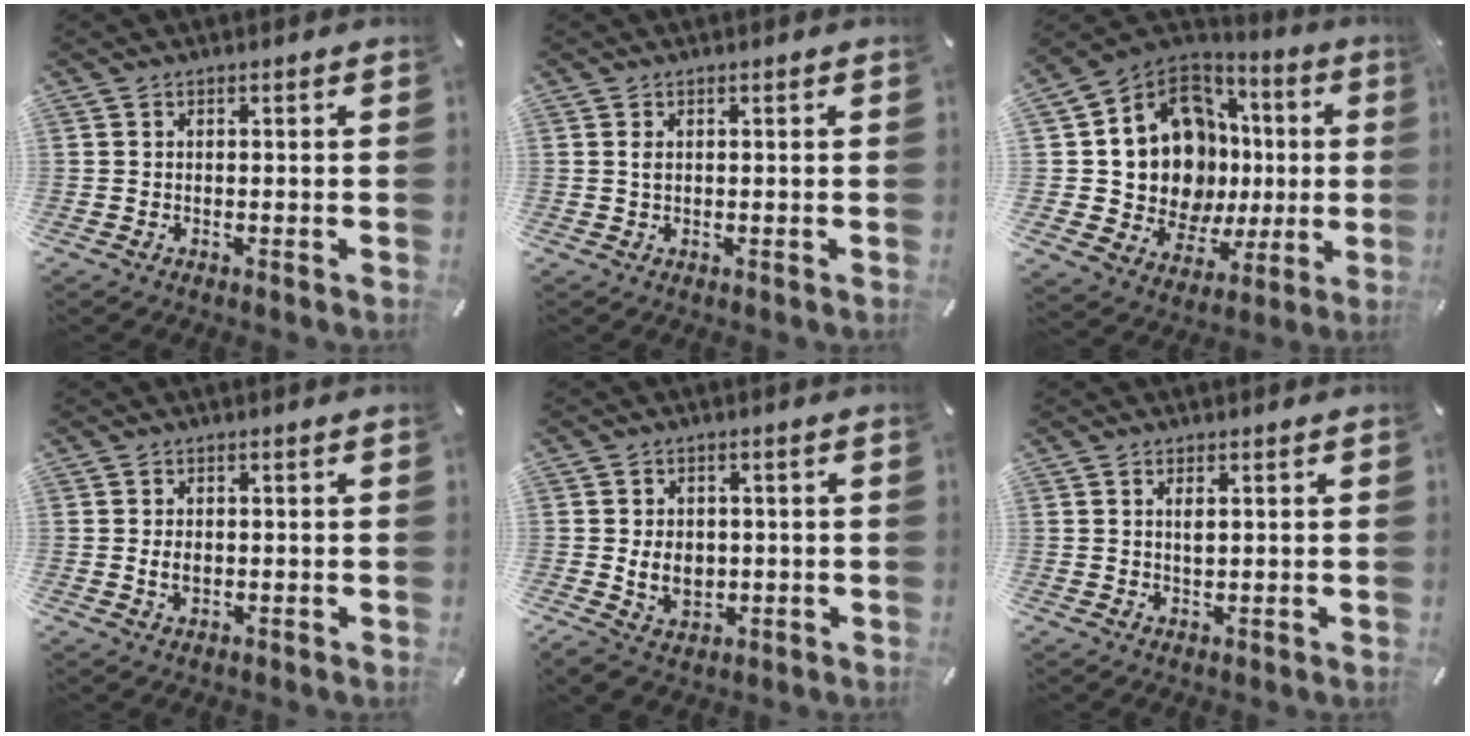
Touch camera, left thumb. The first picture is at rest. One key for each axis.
{"total": 1.2, "fx": 0.3, "fy": 0.6, "fz": 1.0, "tx": -0.021, "ty": 0.002, "tz": 0.004}
{"total": 16.0, "fx": 2.0, "fy": 13.3, "fz": 8.6, "tx": -0.189, "ty": -0.046, "tz": 0.054}
{"total": 2.6, "fx": -0.1, "fy": 1.7, "fz": 1.9, "tx": -0.038, "ty": 0.004, "tz": -0.003}
{"total": 6.9, "fx": -0.6, "fy": 5.7, "fz": 3.9, "tx": -0.078, "ty": 0.001, "tz": -0.013}
{"total": 2.0, "fx": 0.6, "fy": 0.9, "fz": 1.7, "tx": -0.045, "ty": 0.000, "tz": 0.006}